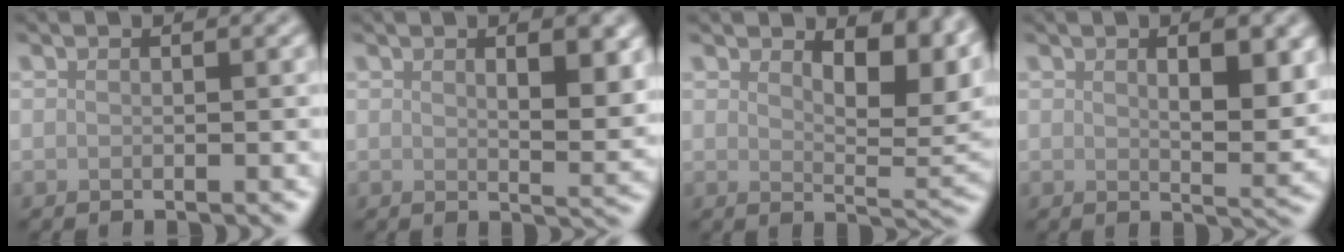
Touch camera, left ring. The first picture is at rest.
{"total": 4.6, "force": [1.8, 1.7, 3.9], "torque": [-0.051, -0.008, 0.032]}
{"total": 7.3, "force": [3.3, 3.1, 5.7], "torque": [-0.079, -0.009, 0.055]}
{"total": 4.7, "force": [1.6, 1.7, 4.0], "torque": [-0.057, -0.007, 0.029]}